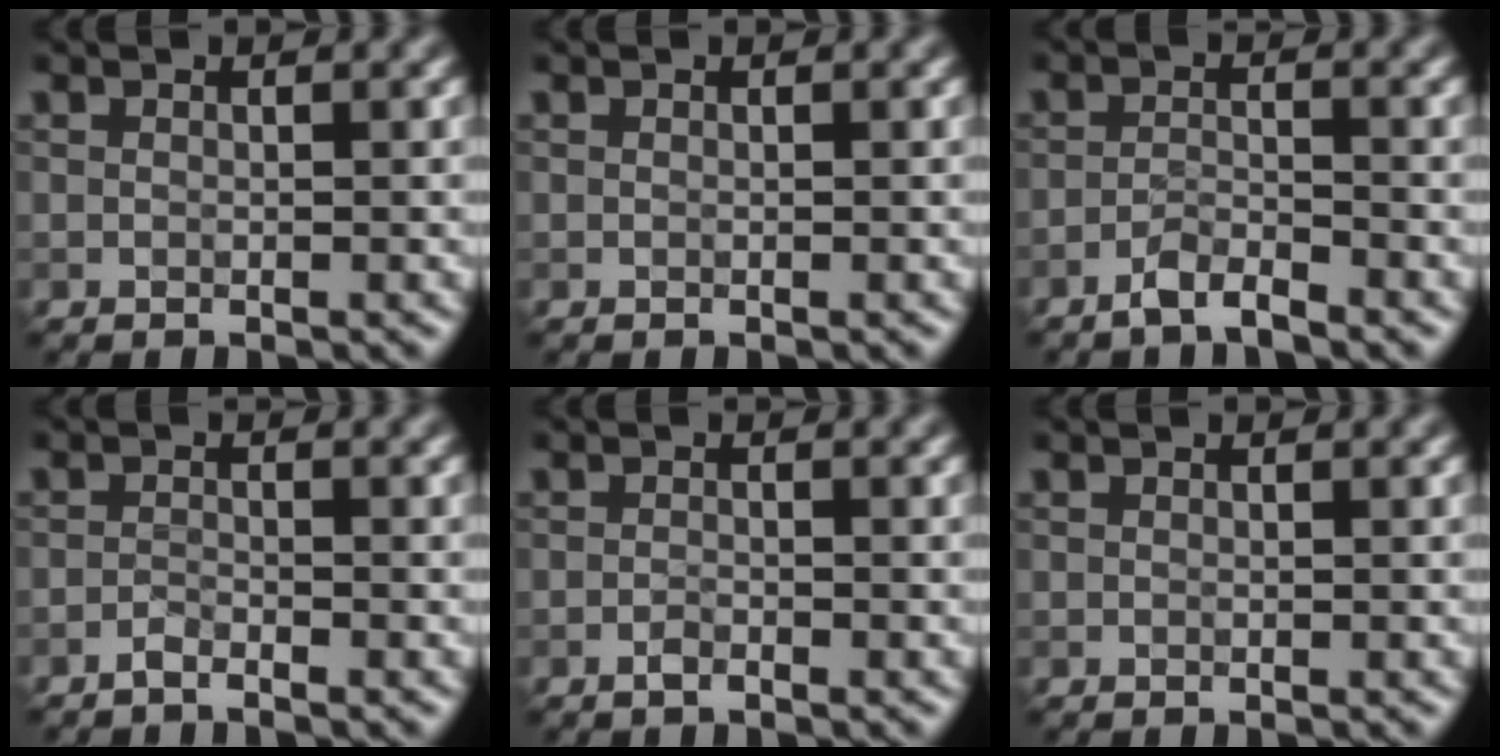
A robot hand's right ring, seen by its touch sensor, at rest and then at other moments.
{"total": 0.0}
{"total": 2.2, "force": [-1.8, 0.3, 1.2], "torque": [-0.022, 0.005, -0.040]}
{"total": 0.9, "force": [-0.8, 0.1, 0.4], "torque": [-0.008, 0.003, -0.019]}
{"total": 0.8, "force": [-0.6, 0.2, 0.5], "torque": [-0.009, 0.002, -0.013]}
{"total": 0.0}